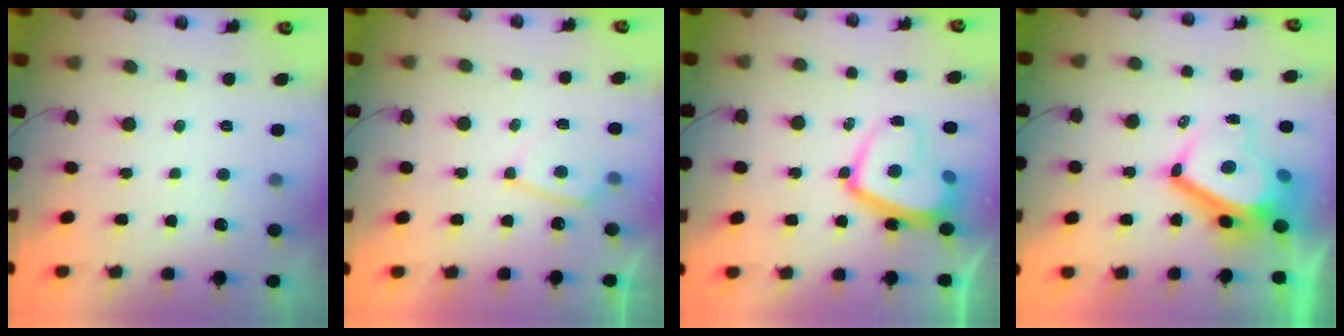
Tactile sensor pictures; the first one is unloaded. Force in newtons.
{"total": 4.8, "press": 4.8, "slide": 0.6}
{"total": 12.4, "press": 12.4, "slide": 0.9}
{"total": 12.4, "press": 12.4, "slide": 1.3}